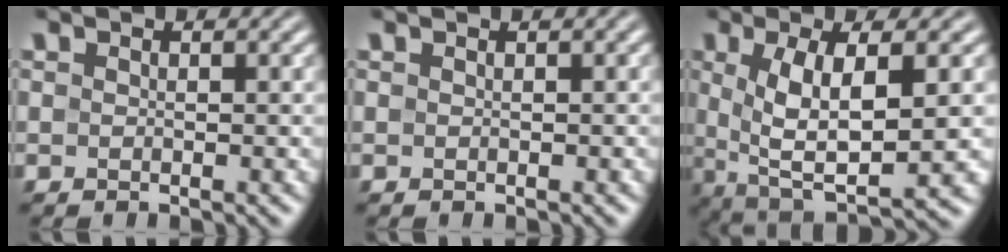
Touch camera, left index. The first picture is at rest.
{"total": 0.8, "force": [0.4, 0.2, 0.7], "torque": [-0.011, 0.006, 0.002]}
{"total": 8.1, "force": [0.7, 2.7, 7.6], "torque": [-0.141, -0.008, 0.015]}